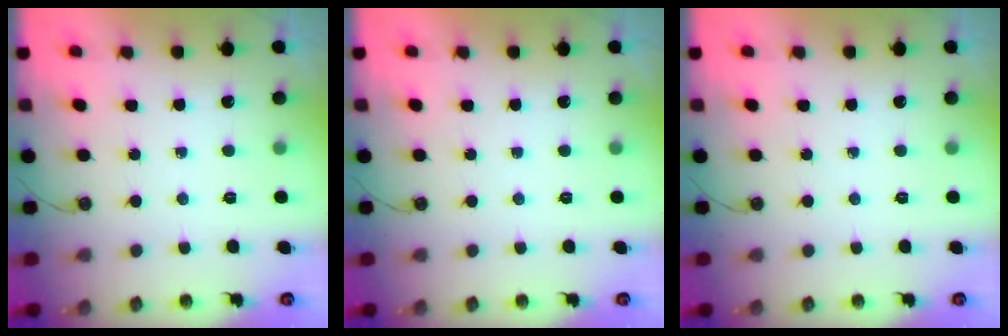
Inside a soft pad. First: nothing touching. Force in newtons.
{"total": 0.0}
{"total": 0.0}